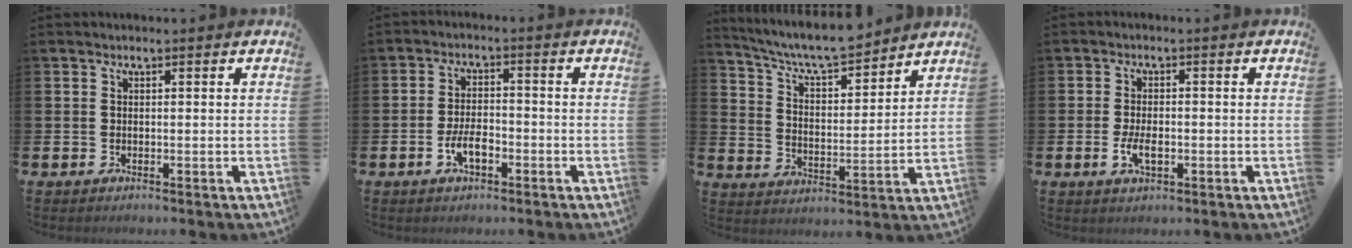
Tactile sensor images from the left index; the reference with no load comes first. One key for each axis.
{"total": 3.7, "fx": -1.5, "fy": 1.7, "fz": 2.9, "tx": -0.058, "ty": 0.003, "tz": -0.030}
{"total": 7.7, "fx": 7.2, "fy": 1.0, "fz": 2.5, "tx": -0.074, "ty": -0.048, "tz": 0.125}
{"total": 3.3, "fx": -0.7, "fy": 1.6, "fz": 2.8, "tx": -0.049, "ty": 0.003, "tz": -0.011}